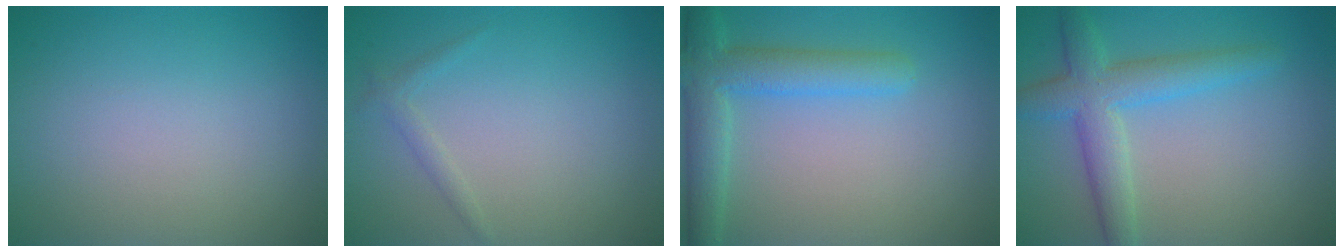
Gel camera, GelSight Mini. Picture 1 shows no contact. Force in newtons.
{"total": 1.1, "press": 1.1, "slide": 0.1}
{"total": 4.9, "press": 4.9, "slide": 0.3}
{"total": 4.7, "press": 4.7, "slide": 0.1}